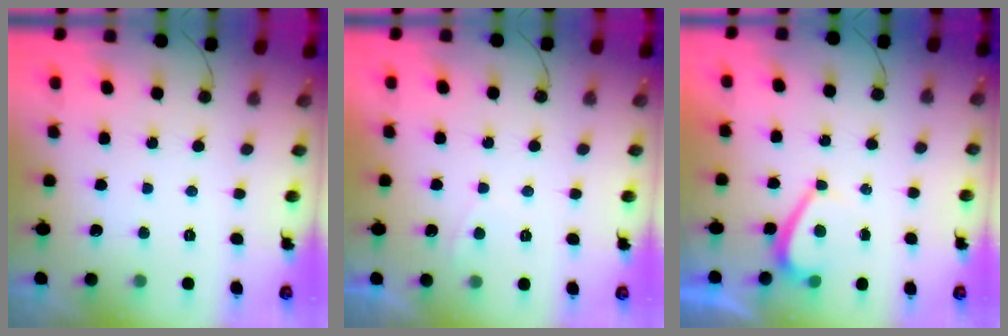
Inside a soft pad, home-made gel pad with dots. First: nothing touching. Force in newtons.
{"total": 0.0}
{"total": 1.4, "press": 1.3, "slide": 0.6}